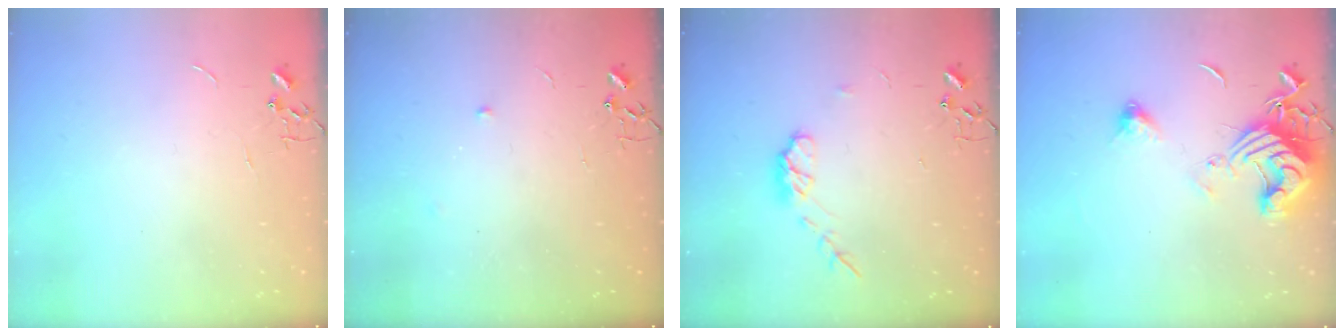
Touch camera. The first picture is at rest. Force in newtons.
{"total": 3.8, "press": 3.7, "slide": 1.1}
{"total": 7.4, "press": 7.4, "slide": 0.4}
{"total": 14.9, "press": 14.8, "slide": 1.7}